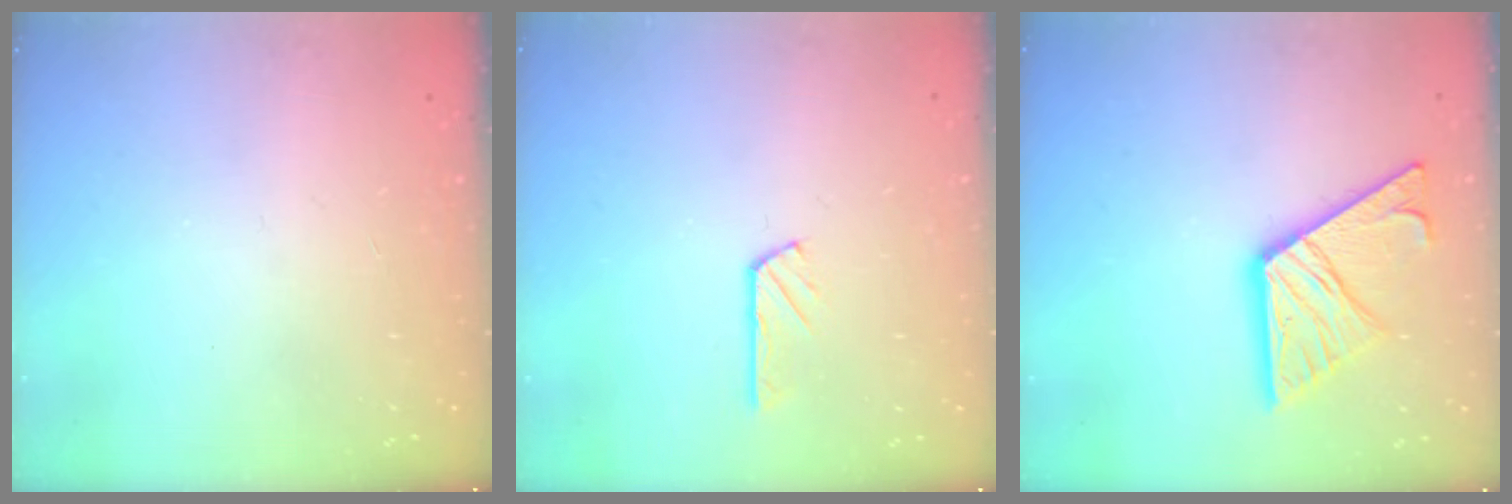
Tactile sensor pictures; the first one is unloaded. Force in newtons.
{"total": 2.8, "press": 2.8, "slide": 0.1}
{"total": 17.5, "press": 17.4, "slide": 1.7}